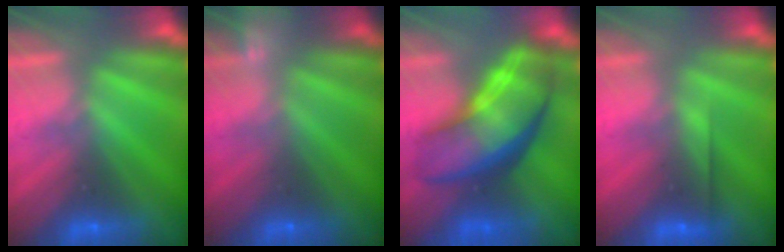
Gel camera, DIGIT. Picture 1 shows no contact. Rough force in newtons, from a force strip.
{"total": 2.1}
{"total": 7.5}
{"total": 2.5}